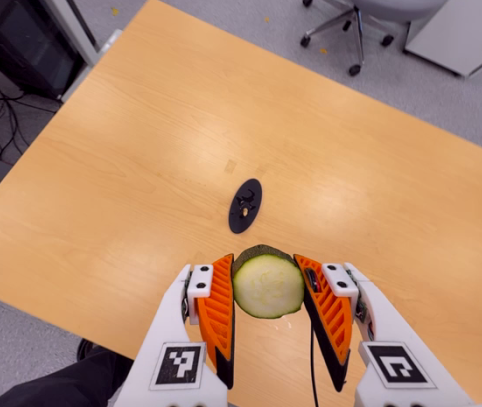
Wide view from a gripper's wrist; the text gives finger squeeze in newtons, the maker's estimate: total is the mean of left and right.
{"total": 11.9, "left": 11.9, "right": 11.8}